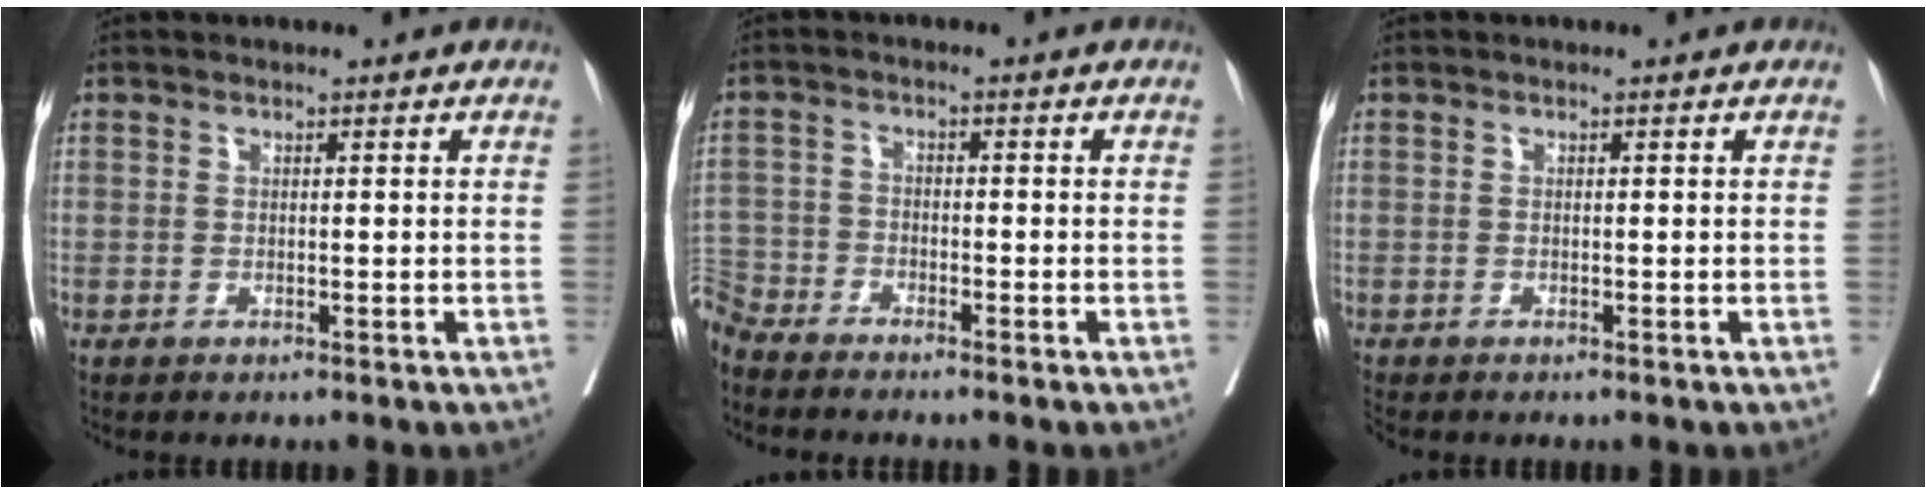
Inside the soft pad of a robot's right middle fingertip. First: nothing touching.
{"total": 5.7, "force": [-5.6, 0.6, 0.8], "torque": [-0.014, -0.001, -0.112]}
{"total": 0.8, "force": [-0.7, 0.1, 0.0], "torque": [-0.006, -0.003, -0.017]}